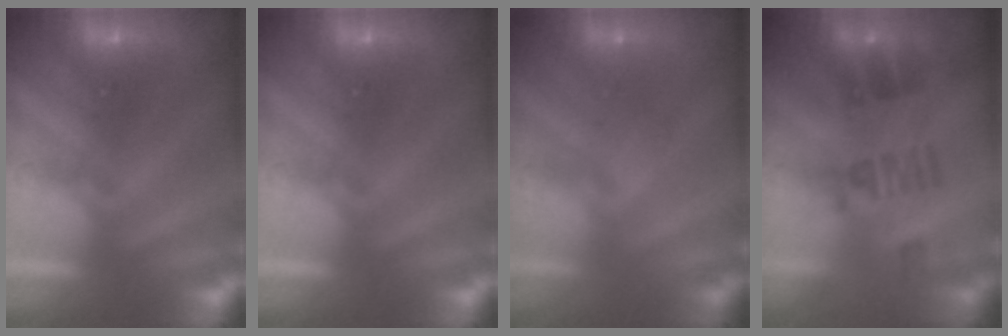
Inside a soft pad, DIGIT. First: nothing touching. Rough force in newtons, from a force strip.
{"total": 0.0}
{"total": 2.8}
{"total": 2.3}